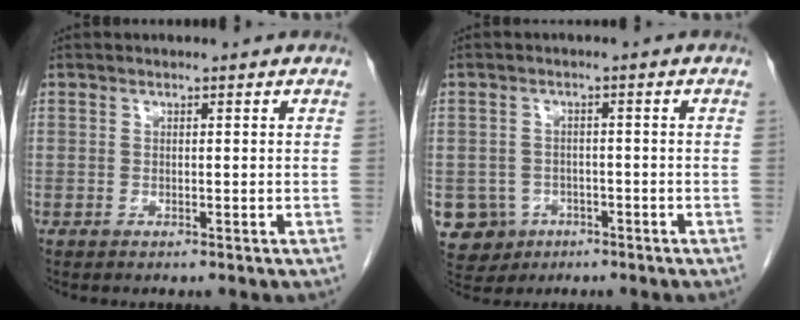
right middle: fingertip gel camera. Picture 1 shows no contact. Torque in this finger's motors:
{"motor_torque": [0.90, -0.96, 0.27, 0.03]}